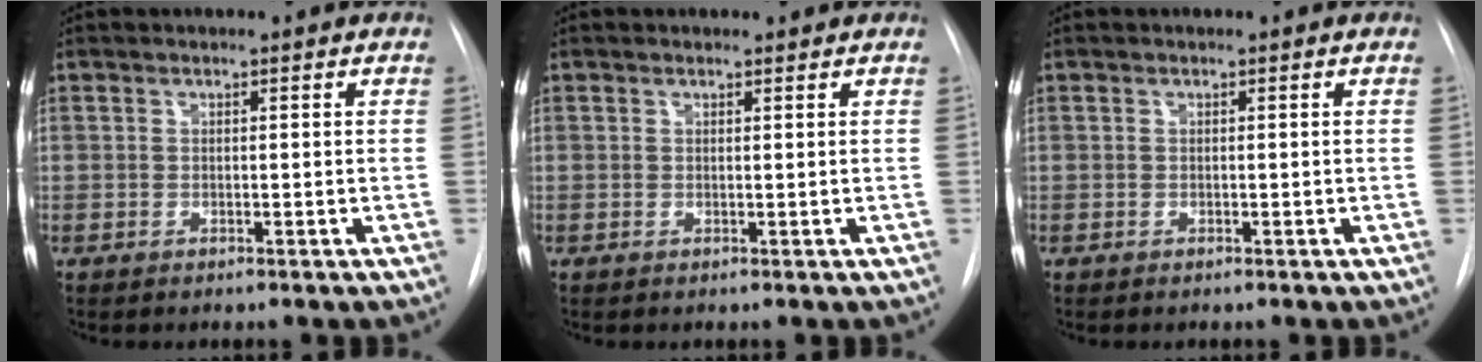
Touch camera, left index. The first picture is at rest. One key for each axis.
{"total": 0.5, "fx": 0.5, "fy": 0.1, "fz": 0.0, "tx": -0.007, "ty": -0.002, "tz": 0.006}
{"total": 0.0}